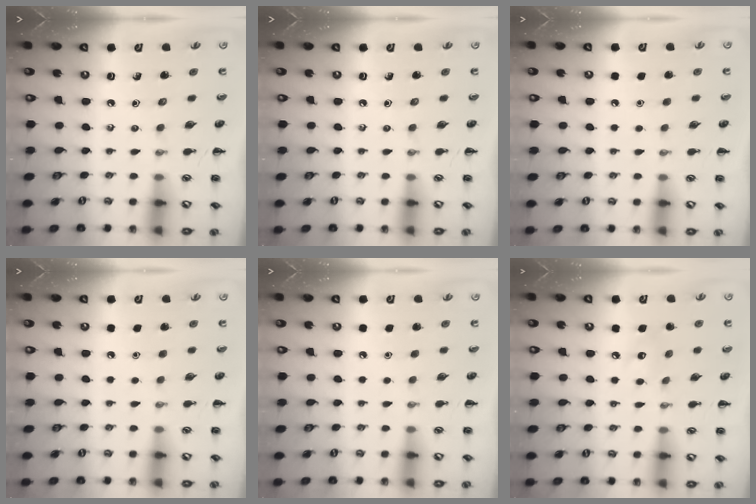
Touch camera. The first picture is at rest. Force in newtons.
{"total": 0.0}
{"total": 1.6, "press": 1.6, "slide": 0.1}
{"total": 1.7, "press": 1.7, "slide": 0.1}
{"total": 1.7, "press": 1.7, "slide": 0.1}
{"total": 6.2, "press": 5.9, "slide": 1.6}